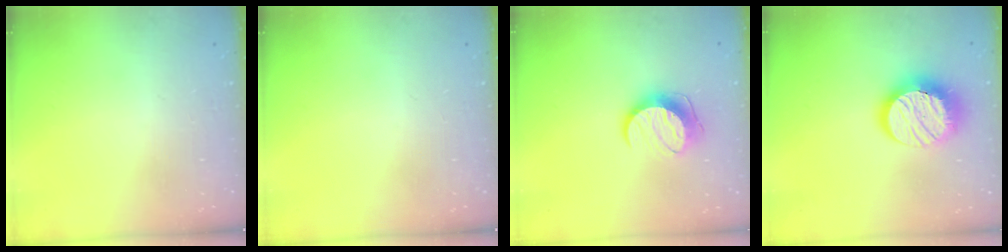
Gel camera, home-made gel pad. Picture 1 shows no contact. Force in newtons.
{"total": 0.0}
{"total": 10.1, "press": 10.1, "slide": 0.5}
{"total": 15.2, "press": 15.1, "slide": 0.8}